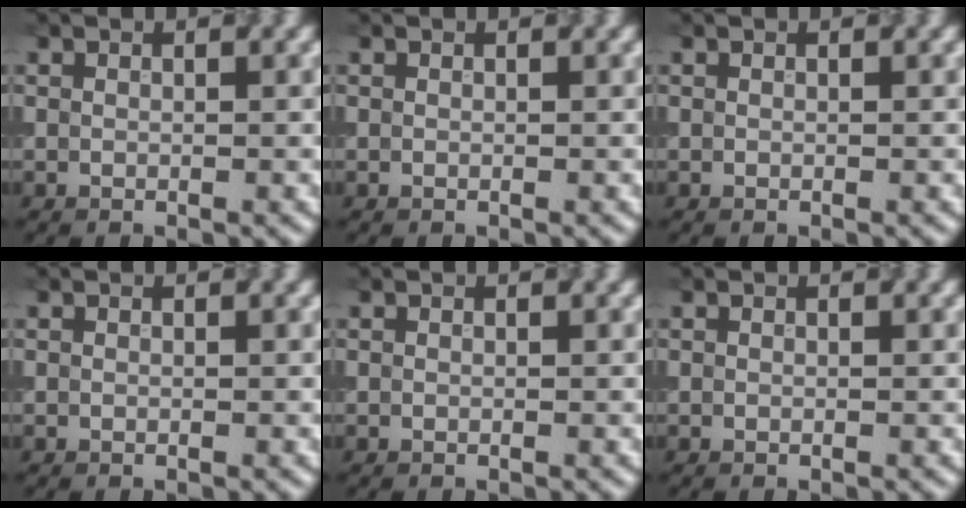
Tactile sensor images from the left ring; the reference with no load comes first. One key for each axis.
{"total": 0.0}
{"total": 0.0}
{"total": 0.0}
{"total": 0.0}
{"total": 0.0}